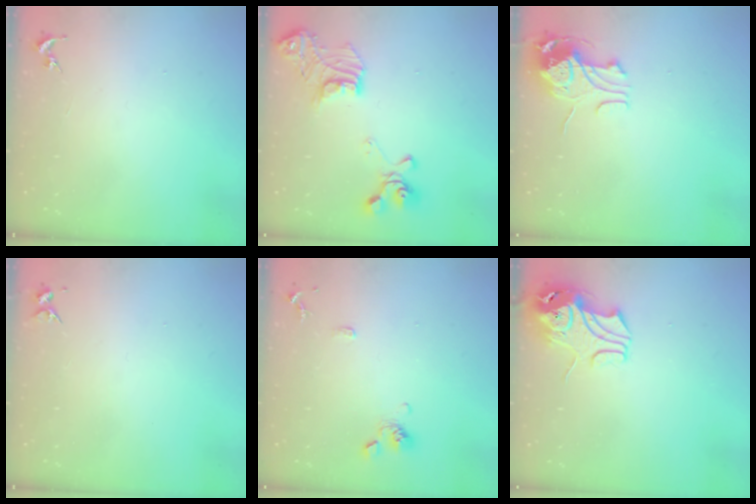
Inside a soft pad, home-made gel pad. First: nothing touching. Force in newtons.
{"total": 18.7, "press": 18.6, "slide": 1.6}
{"total": 10.6, "press": 10.6, "slide": 0.9}
{"total": 3.7, "press": 3.6, "slide": 0.4}
{"total": 9.1, "press": 8.9, "slide": 1.9}
{"total": 9.1, "press": 9.0, "slide": 1.4}